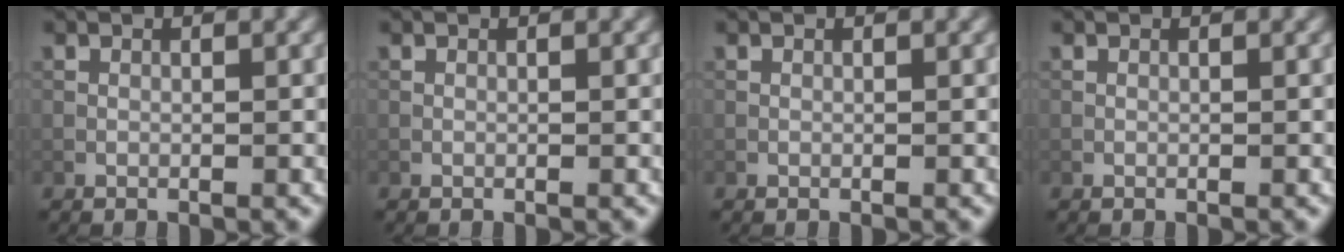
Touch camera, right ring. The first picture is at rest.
{"total": 0.0}
{"total": 0.0}
{"total": 0.0}